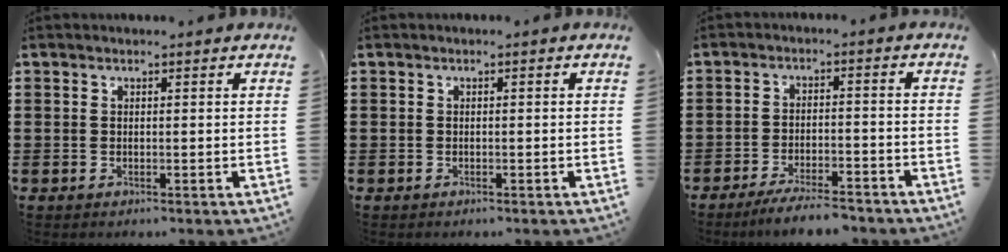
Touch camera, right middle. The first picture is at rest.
{"total": 0.0}
{"total": 5.0, "force": [-4.6, 0.4, 2.0], "torque": [-0.039, -0.004, -0.089]}